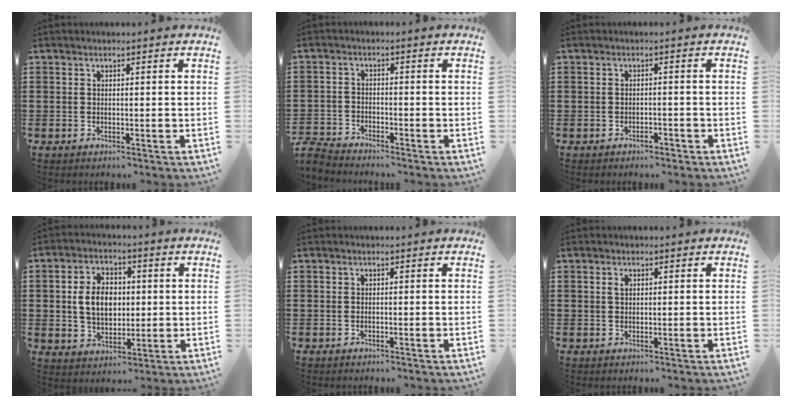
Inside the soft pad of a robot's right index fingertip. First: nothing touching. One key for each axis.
{"total": 3.0, "fx": -2.9, "fy": 0.2, "fz": 0.1, "tx": -0.013, "ty": -0.001, "tz": -0.065}
{"total": 1.3, "fx": -1.3, "fy": 0.1, "fz": 0.3, "tx": -0.012, "ty": -0.005, "tz": -0.025}
{"total": 7.0, "fx": 0.4, "fy": 4.9, "fz": 5.0, "tx": -0.112, "ty": 0.010, "tz": 0.000}
{"total": 0.0}
{"total": 1.1, "fx": 0.4, "fy": 0.7, "fz": 0.8, "tx": -0.018, "ty": 0.005, "tz": 0.007}